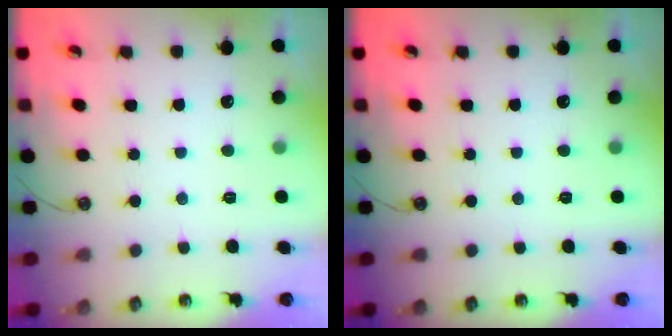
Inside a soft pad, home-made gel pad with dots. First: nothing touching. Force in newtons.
{"total": 0.0}